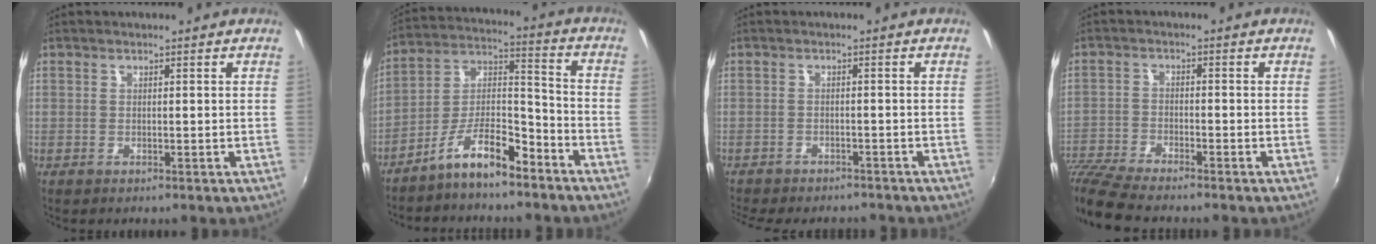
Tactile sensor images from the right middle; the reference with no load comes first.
{"total": 10.5, "force": [-7.6, 3.1, 6.5], "torque": [-0.127, 0.027, -0.134]}
{"total": 9.3, "force": [-8.2, 2.7, 3.3], "torque": [-0.083, -0.022, -0.121]}
{"total": 8.8, "force": [-8.1, 0.8, 3.3], "torque": [-0.090, -0.021, -0.159]}